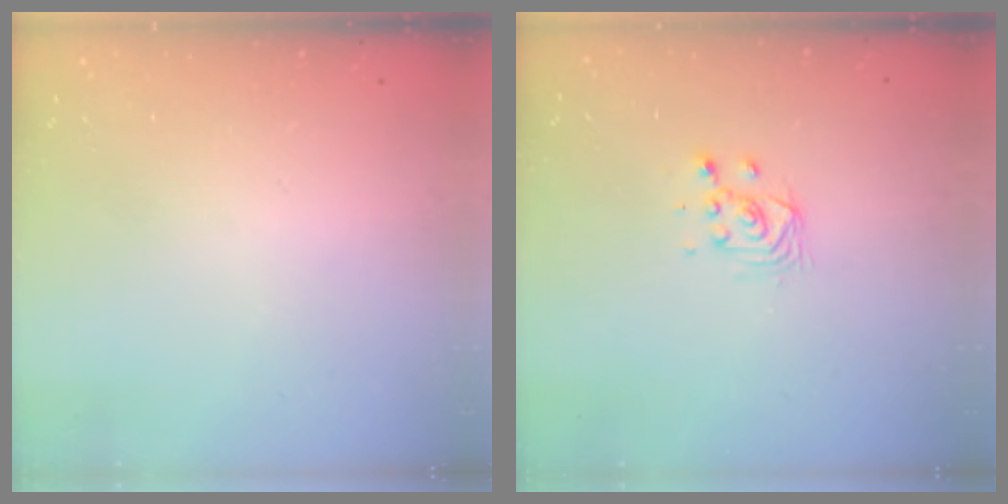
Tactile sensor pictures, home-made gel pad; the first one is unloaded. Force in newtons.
{"total": 4.7, "press": 4.6, "slide": 1.2}